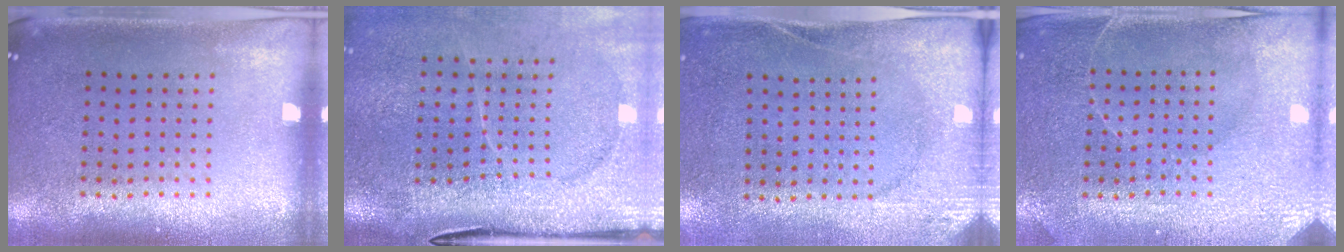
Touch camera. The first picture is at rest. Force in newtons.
{"total": 4.4, "press": 3.5, "slide": 2.6}
{"total": 2.7, "press": 2.1, "slide": 1.7}
{"total": 3.0, "press": 2.9, "slide": 0.3}